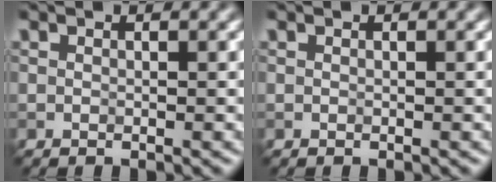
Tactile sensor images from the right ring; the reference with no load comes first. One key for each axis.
{"total": 0.0}